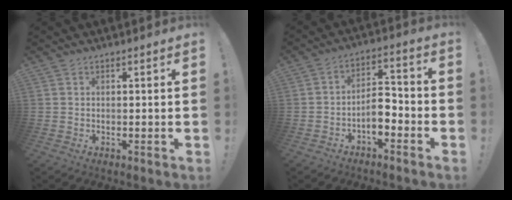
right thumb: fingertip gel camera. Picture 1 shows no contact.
{"total": 7.5, "force": [-3.6, 3.6, 5.5], "torque": [-0.101, 0.010, -0.065]}